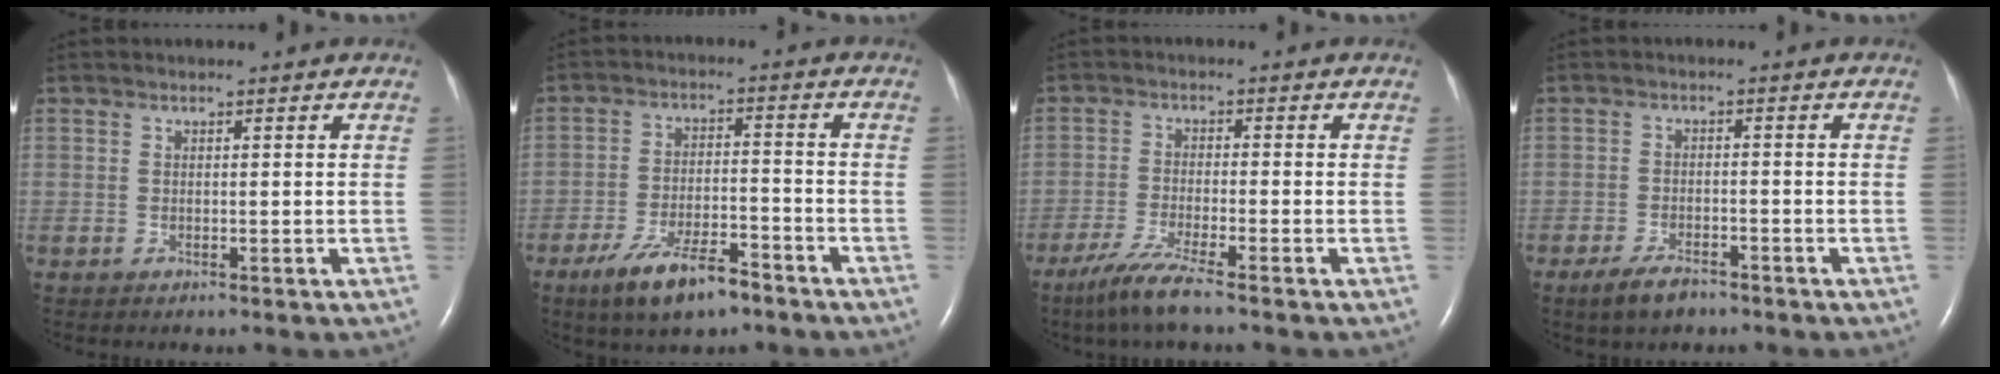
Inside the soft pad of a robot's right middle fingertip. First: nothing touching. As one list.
[{"total": 8.9, "force": [-6.1, 2.6, 5.9], "torque": [-0.110, -0.007, -0.105]}, {"total": 5.6, "force": [-4.2, -0.4, 3.7], "torque": [-0.087, -0.021, -0.085]}, {"total": 4.3, "force": [-3.2, 1.4, 2.4], "torque": [-0.060, -0.006, -0.052]}]